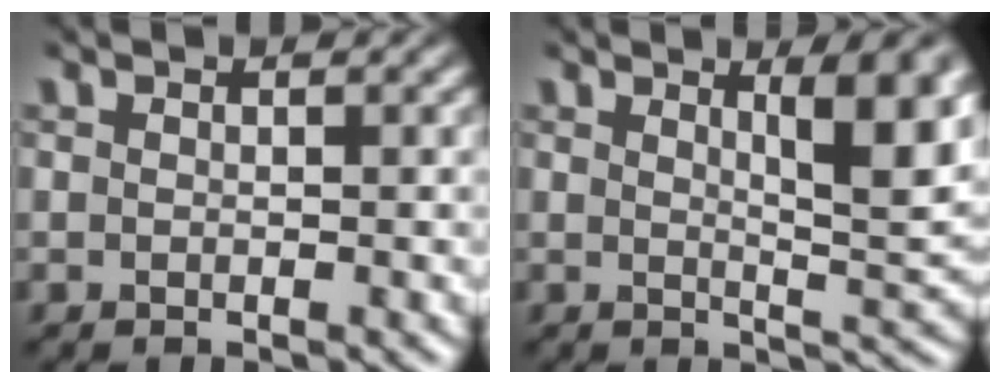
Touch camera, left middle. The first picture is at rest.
{"total": 6.2, "force": [2.3, 1.6, 5.5], "torque": [-0.062, -0.004, 0.036]}